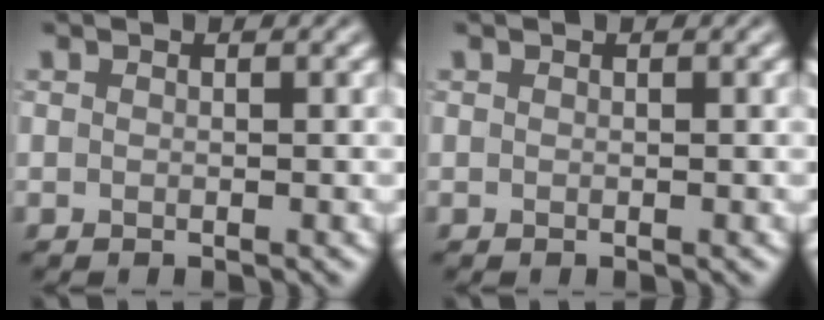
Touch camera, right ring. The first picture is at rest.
{"total": 0.0}